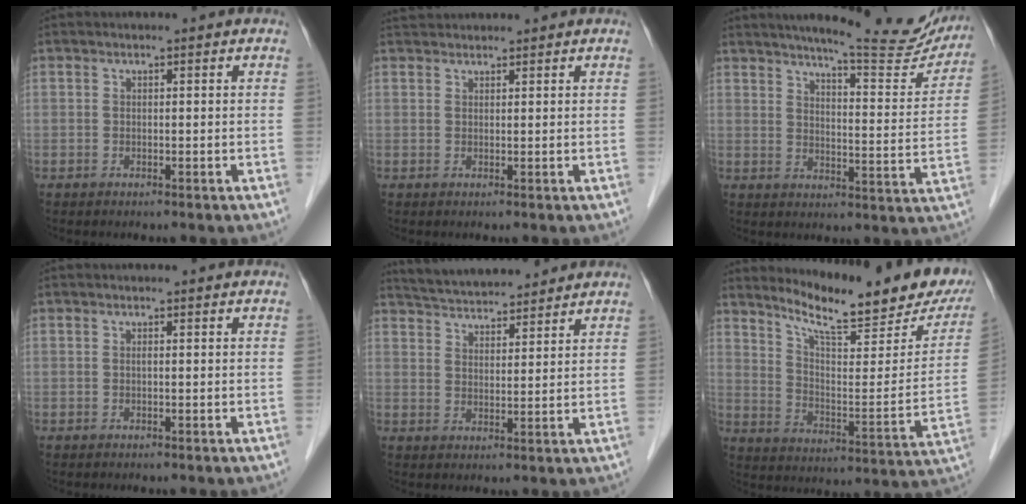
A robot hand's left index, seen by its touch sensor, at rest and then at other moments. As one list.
[{"total": 3.0, "force": [3.0, 0.5, 0.4], "torque": [-0.008, 0.034, 0.054]}, {"total": 18.7, "force": [16.8, 1.9, 7.9], "torque": [-0.102, -0.047, 0.204]}, {"total": 0.0}, {"total": 11.1, "force": [10.5, 1.8, 3.2], "torque": [-0.058, 0.023, 0.166]}, {"total": 21.0, "force": [17.5, 3.0, 11.2], "torque": [-0.172, -0.047, 0.243]}]